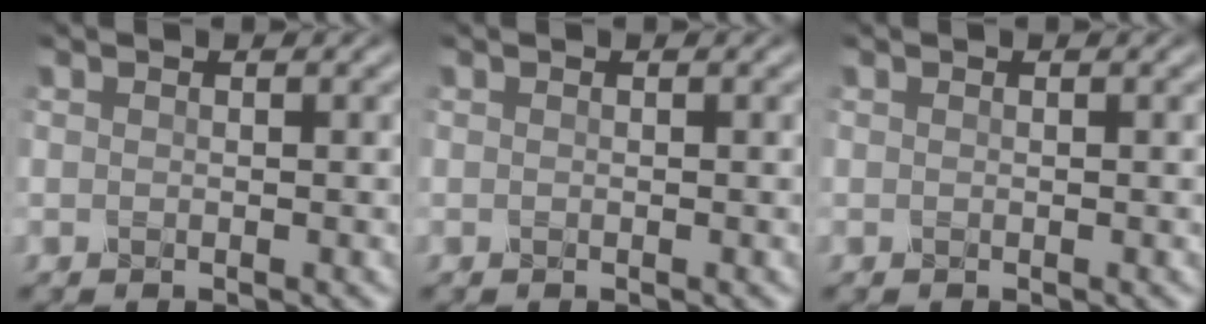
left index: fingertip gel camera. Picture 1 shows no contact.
{"total": 0.0}
{"total": 0.0}